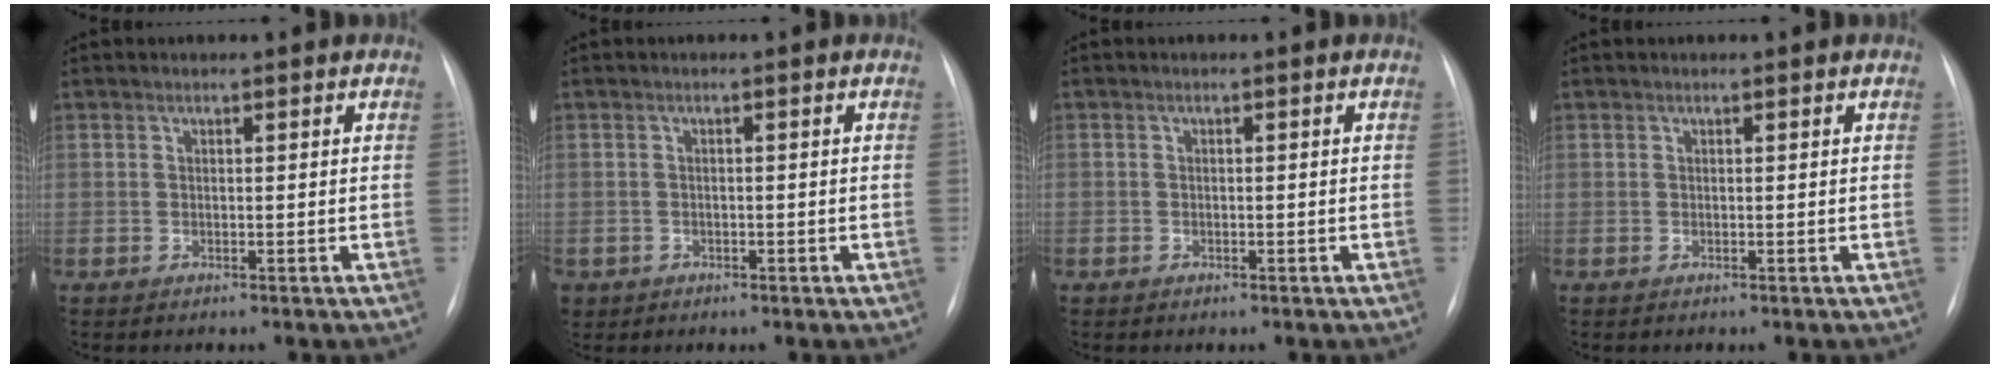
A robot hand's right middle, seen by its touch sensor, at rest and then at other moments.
{"total": 2.4, "force": [-1.2, 2.0, 0.4], "torque": [-0.011, 0.001, -0.014]}
{"total": 0.7, "force": [-0.4, 0.5, 0.1], "torque": [-0.006, 0.002, -0.006]}
{"total": 0.0}